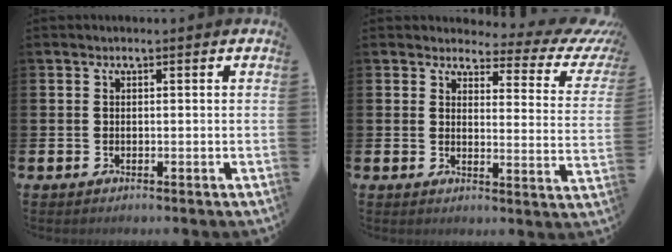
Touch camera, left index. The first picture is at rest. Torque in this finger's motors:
{"motor_torque": [1.00, -1.14, 0.22, -0.02]}